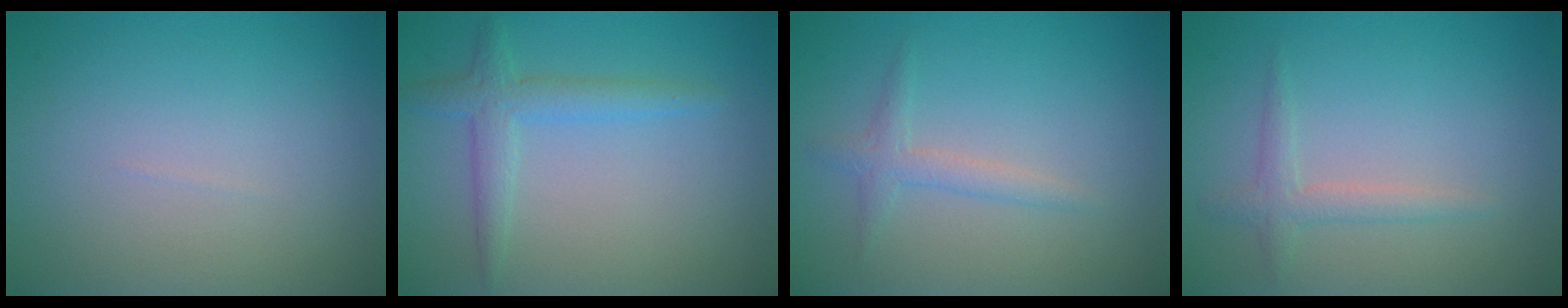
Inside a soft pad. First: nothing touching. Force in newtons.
{"total": 2.6, "press": 2.6, "slide": 0.1}
{"total": 1.7, "press": 1.7, "slide": 0.1}
{"total": 1.7, "press": 1.7, "slide": 0.1}